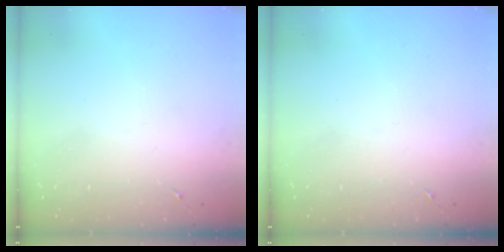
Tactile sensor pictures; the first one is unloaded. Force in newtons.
{"total": 0.0}